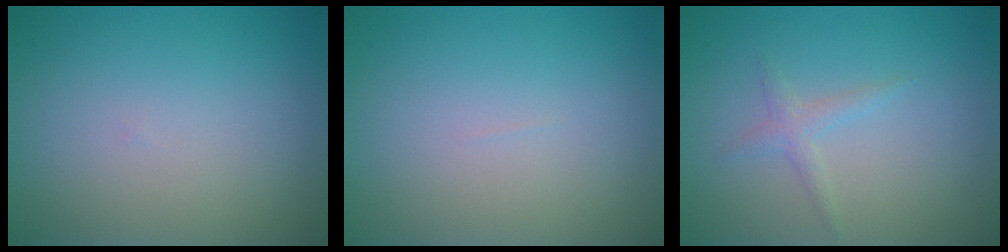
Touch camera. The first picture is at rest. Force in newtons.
{"total": 0.0}
{"total": 1.2, "press": 1.2, "slide": 0.1}